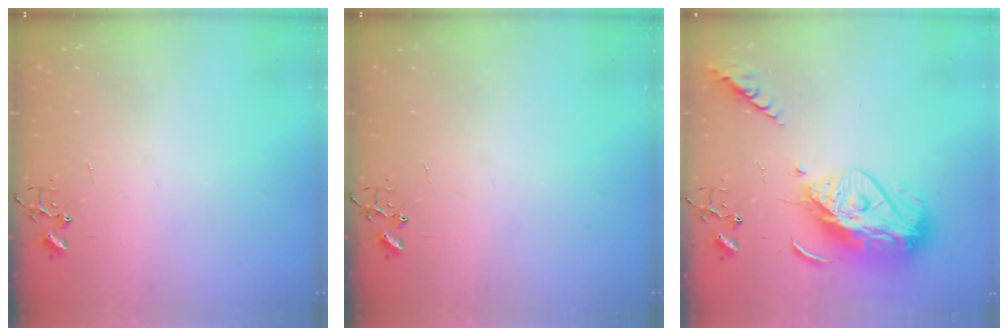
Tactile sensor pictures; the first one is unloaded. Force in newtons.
{"total": 0.0}
{"total": 17.5, "press": 17.4, "slide": 1.6}